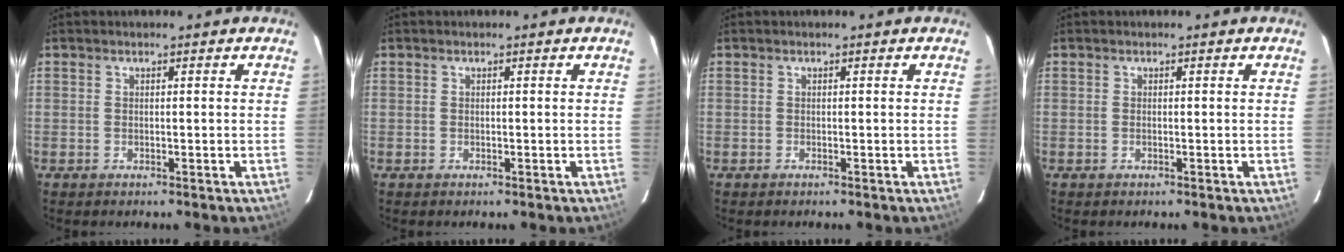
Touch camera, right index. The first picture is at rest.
{"total": 0.0}
{"total": 0.0}
{"total": 0.0}